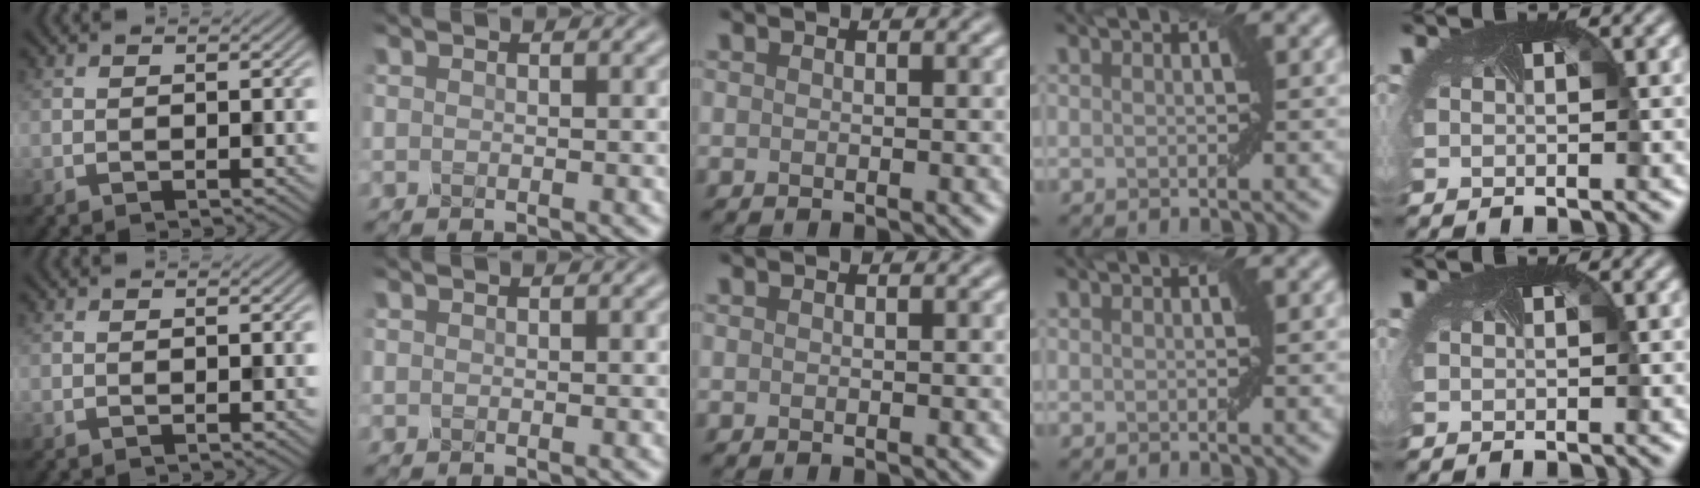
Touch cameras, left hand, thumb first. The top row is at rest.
{}